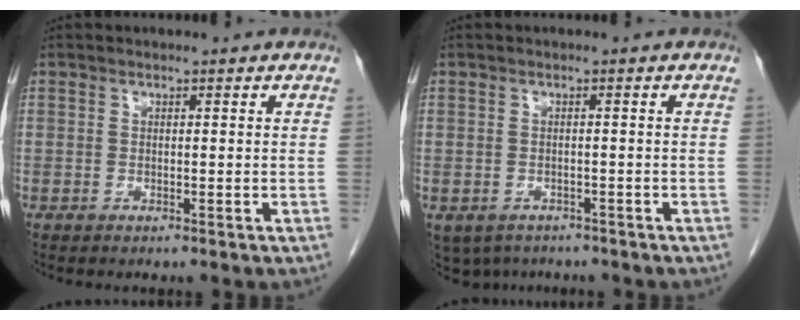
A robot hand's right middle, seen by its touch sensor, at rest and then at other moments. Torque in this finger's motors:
{"motor_torque": [0.13, -0.11, 0.01, 0.00]}